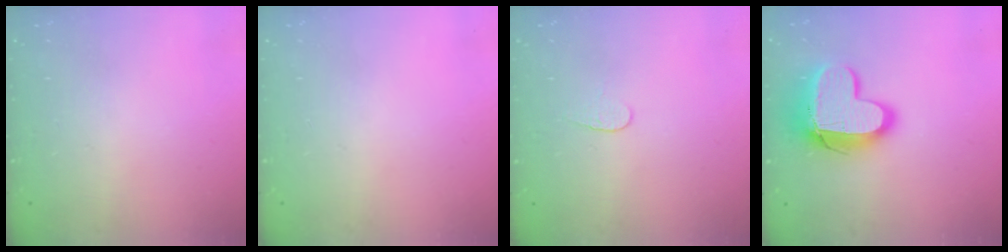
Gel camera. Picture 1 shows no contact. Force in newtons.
{"total": 0.0}
{"total": 4.3, "press": 4.3, "slide": 0.3}
{"total": 15.0, "press": 14.9, "slide": 1.3}